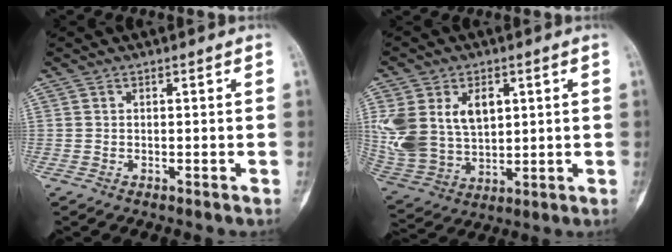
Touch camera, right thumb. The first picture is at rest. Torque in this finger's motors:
{"motor_torque": [-0.34, 1.94, 0.31, -0.05, 0.10]}